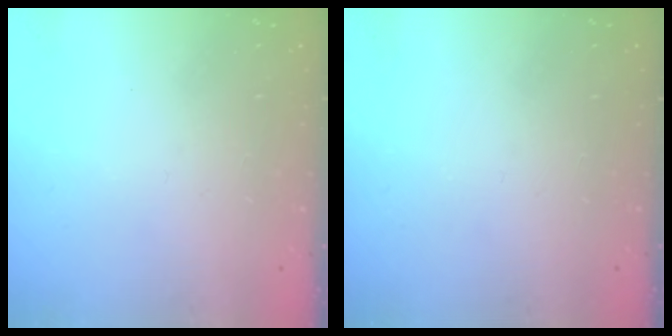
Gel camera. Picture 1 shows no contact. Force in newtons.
{"total": 0.0}